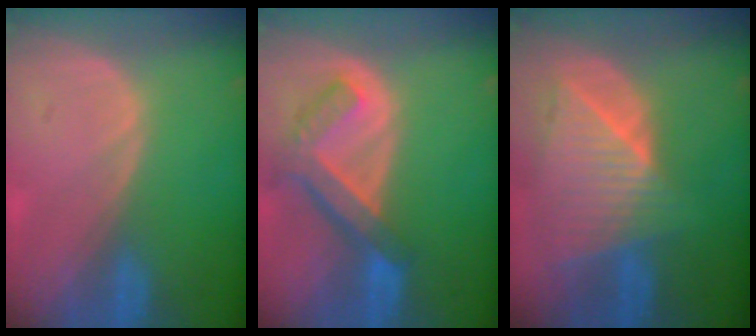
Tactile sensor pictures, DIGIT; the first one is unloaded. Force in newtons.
{"total": 7.6, "press": 6.5, "slide": 3.8}
{"total": 9.1, "press": 8.1, "slide": 4.0}